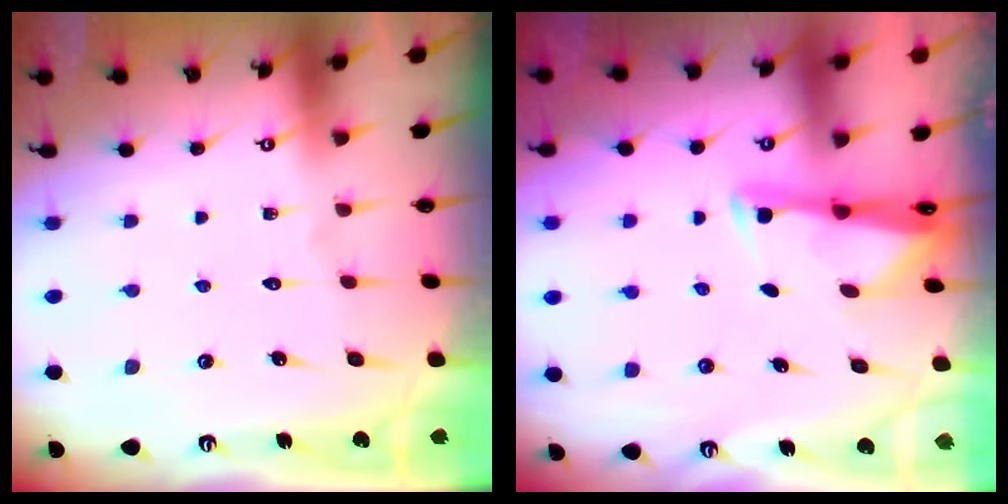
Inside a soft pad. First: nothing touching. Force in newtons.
{"total": 2.6, "press": 2.6, "slide": 0.4}